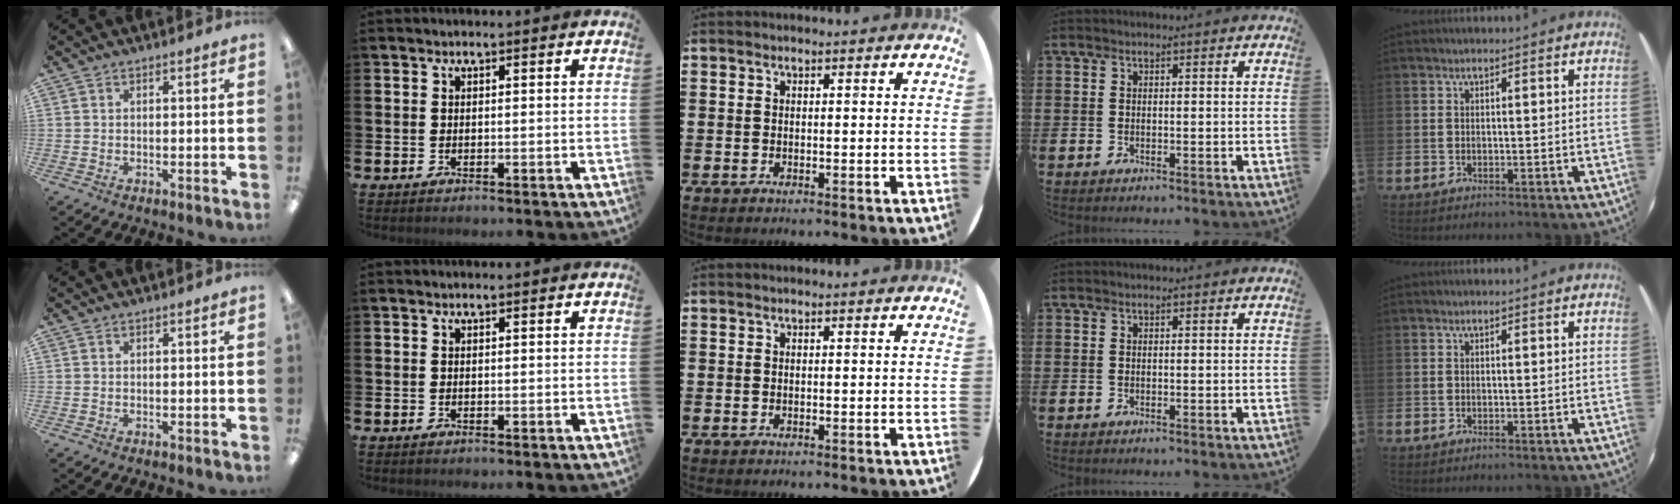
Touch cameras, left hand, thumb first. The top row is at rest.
{}